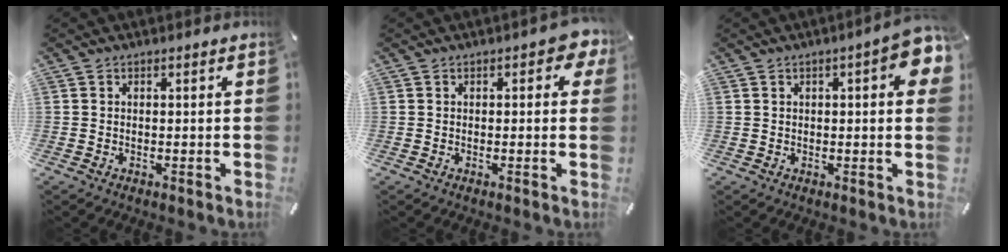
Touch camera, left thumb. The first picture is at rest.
{"total": 3.2, "force": [0.8, 1.8, 2.5], "torque": [-0.035, 0.003, 0.010]}
{"total": 7.1, "force": [2.2, 2.4, 6.3], "torque": [-0.085, 0.000, 0.032]}